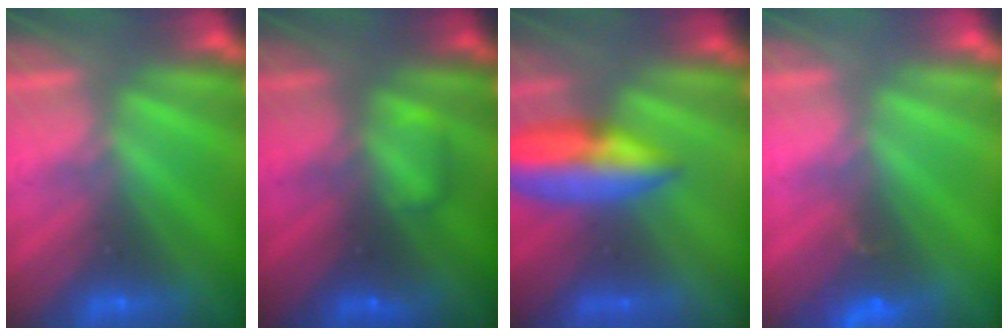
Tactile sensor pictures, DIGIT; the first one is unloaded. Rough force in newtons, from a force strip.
{"total": 1.8}
{"total": 8.5}
{"total": 3.3}